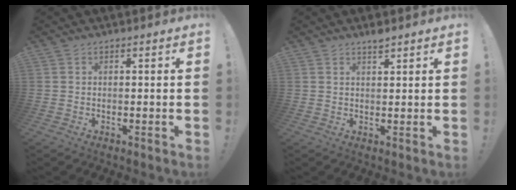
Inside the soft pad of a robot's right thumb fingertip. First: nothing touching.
{"total": 2.1, "force": [1.9, 0.2, 0.9], "torque": [-0.004, -0.013, 0.032]}